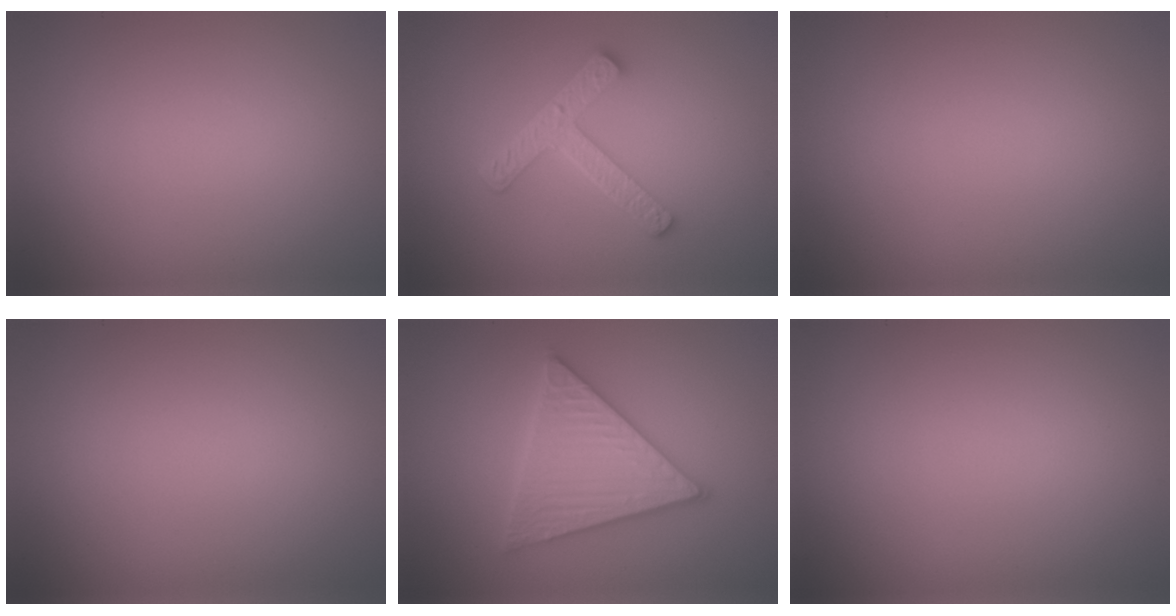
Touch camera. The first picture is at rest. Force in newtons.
{"total": 4.4, "press": 3.3, "slide": 3.0}
{"total": 0.0}
{"total": 0.0}
{"total": 5.6, "press": 5.5, "slide": 0.7}
{"total": 0.0}